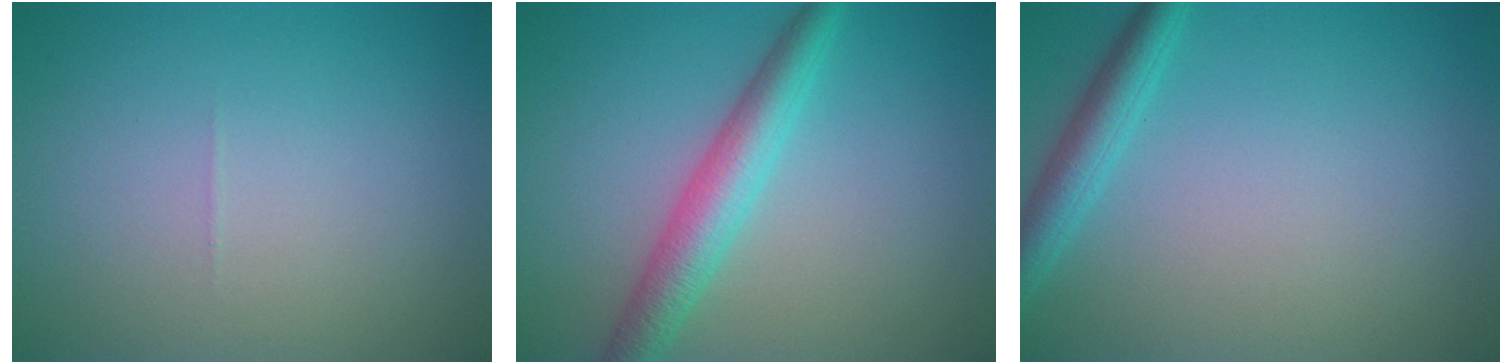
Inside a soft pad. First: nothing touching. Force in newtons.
{"total": 4.3, "press": 4.3, "slide": 0.0}
{"total": 2.7, "press": 2.7, "slide": 0.2}